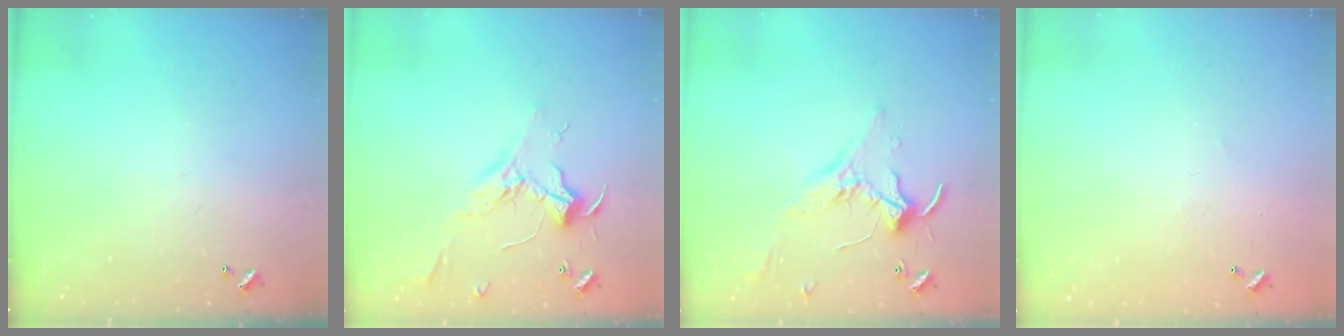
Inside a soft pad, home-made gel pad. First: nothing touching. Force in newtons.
{"total": 2.3, "press": 2.2, "slide": 0.6}
{"total": 1.7, "press": 1.7, "slide": 0.1}
{"total": 7.4, "press": 7.4, "slide": 0.6}